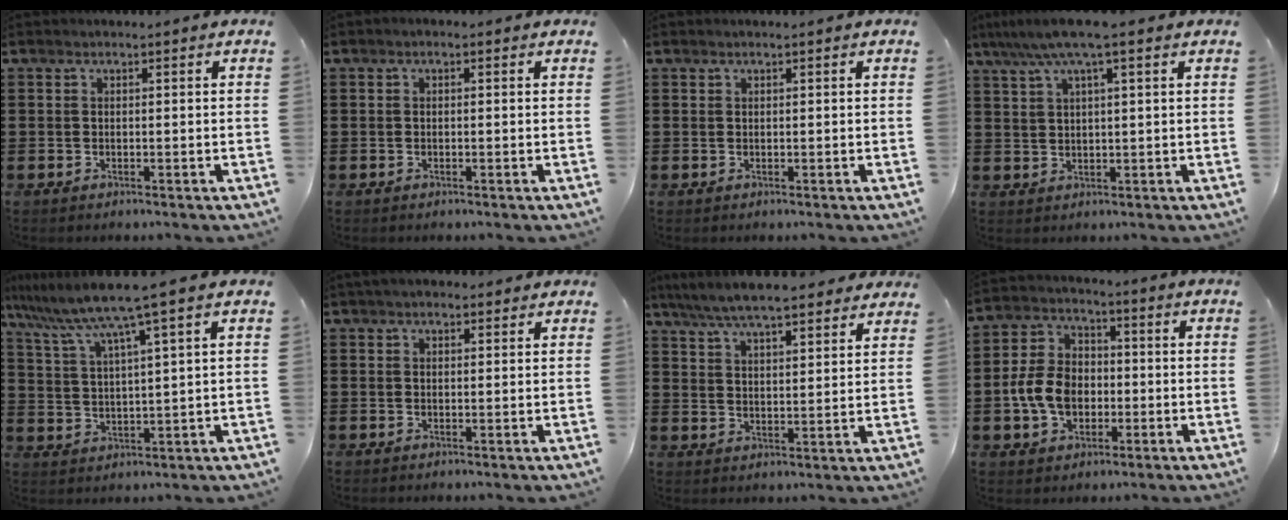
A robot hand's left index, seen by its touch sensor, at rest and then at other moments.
{"total": 0.6, "force": [-0.4, 0.3, 0.3], "torque": [-0.008, -0.002, -0.007]}
{"total": 0.0}
{"total": 5.9, "force": [3.7, 0.5, 4.6], "torque": [-0.095, 0.000, 0.065]}
{"total": 7.0, "force": [5.4, -1.1, 4.2], "torque": [-0.103, -0.037, 0.087]}
{"total": 2.3, "force": [2.0, 0.8, 0.9], "torque": [-0.023, 0.005, 0.037]}
{"total": 6.8, "force": [6.3, 0.7, 2.4], "torque": [-0.071, -0.022, 0.113]}
{"total": 8.3, "force": [-1.5, 6.5, 5.0], "torque": [-0.124, 0.014, -0.030]}